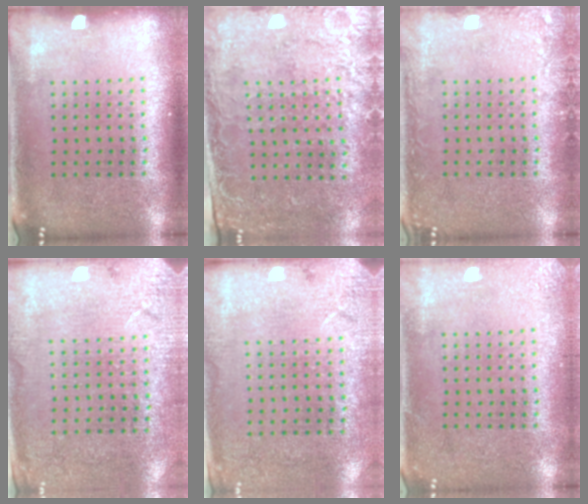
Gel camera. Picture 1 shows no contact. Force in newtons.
{"total": 2.6, "press": 2.3, "slide": 1.3}
{"total": 1.7, "press": 1.7, "slide": 0.3}
{"total": 2.6, "press": 2.5, "slide": 0.8}
{"total": 2.7, "press": 2.2, "slide": 1.6}
{"total": 2.0, "press": 2.0, "slide": 0.3}